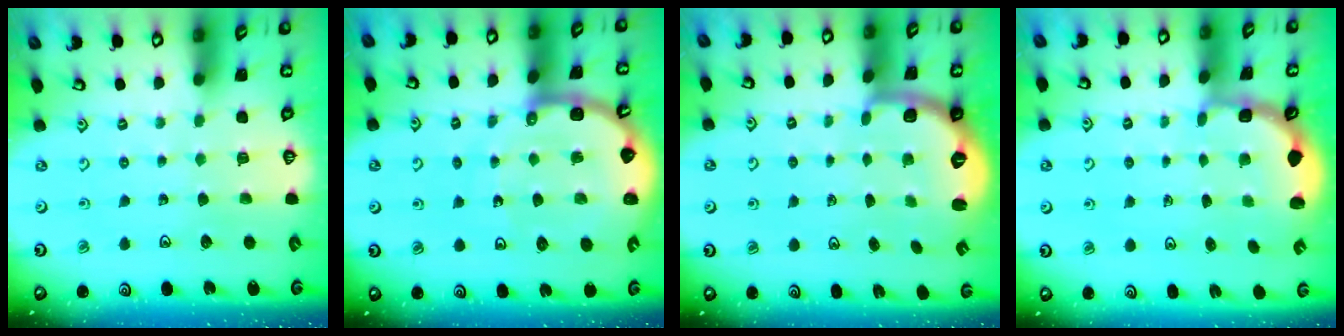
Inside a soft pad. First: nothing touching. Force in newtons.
{"total": 9.7, "press": 9.7, "slide": 1.2}
{"total": 2.7, "press": 1.7, "slide": 2.0}
{"total": 2.4, "press": 1.8, "slide": 1.6}